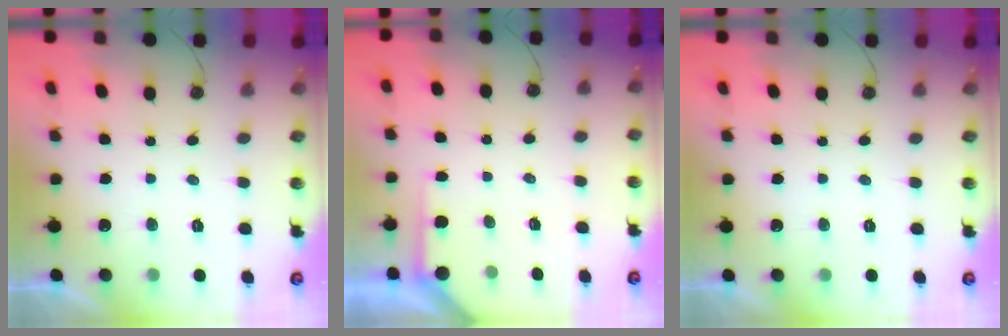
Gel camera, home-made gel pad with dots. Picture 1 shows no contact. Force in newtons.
{"total": 2.5, "press": 2.4, "slide": 0.4}
{"total": 0.0}